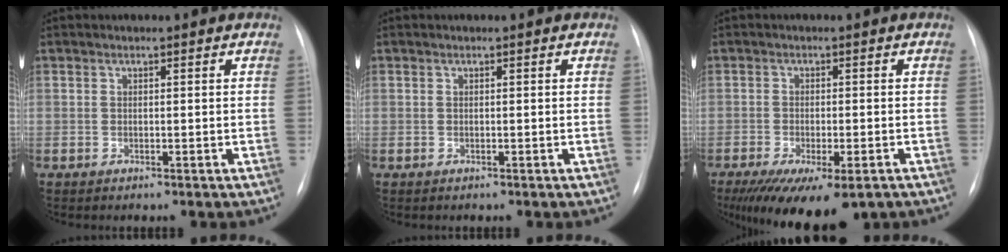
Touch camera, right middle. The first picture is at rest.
{"total": 0.0}
{"total": 13.7, "force": [-9.1, 4.4, 9.2], "torque": [-0.151, -0.027, -0.132]}